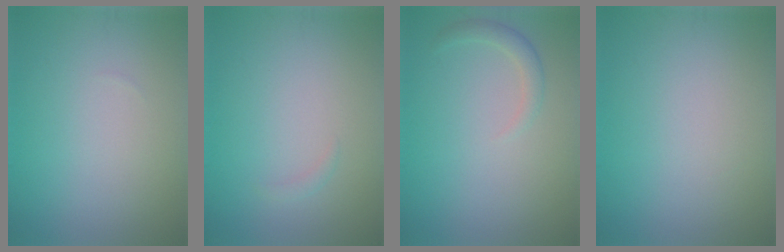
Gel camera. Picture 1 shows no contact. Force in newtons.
{"total": 0.6, "press": 0.6, "slide": 0.1}
{"total": 1.5, "press": 1.5, "slide": 0.1}
{"total": 0.0}